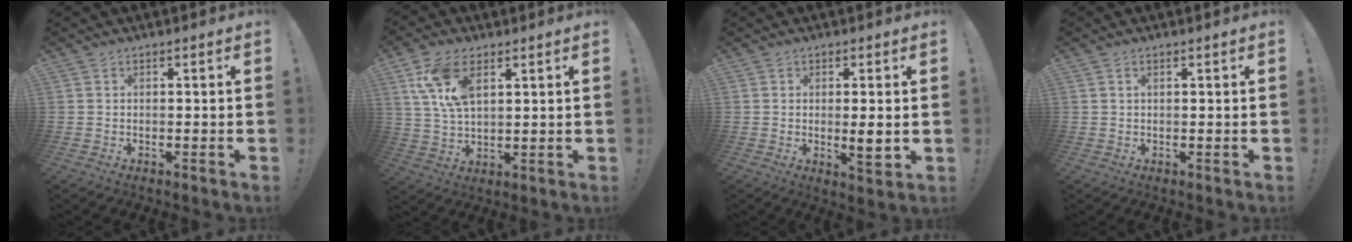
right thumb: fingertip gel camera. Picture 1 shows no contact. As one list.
[{"total": 11.4, "force": [5.1, 6.2, 8.1], "torque": [-0.167, -0.003, 0.096]}, {"total": 4.6, "force": [0.0, 0.8, 4.6], "torque": [-0.057, -0.015, 0.000]}, {"total": 0.9, "force": [0.3, -0.1, 0.8], "torque": [-0.017, 0.001, 0.004]}]